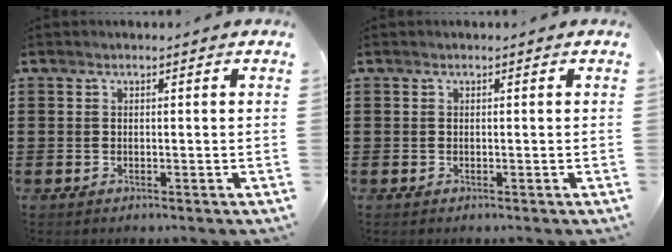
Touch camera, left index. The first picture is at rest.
{"total": 0.0}